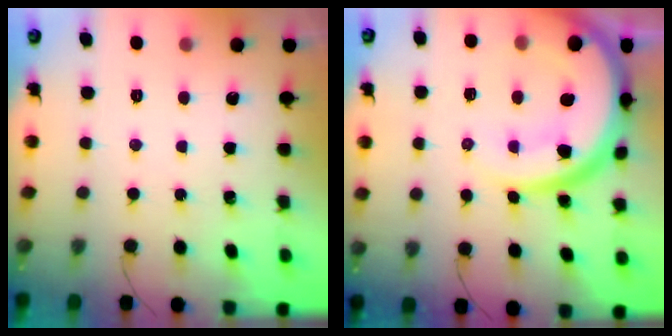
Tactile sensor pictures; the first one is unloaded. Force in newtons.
{"total": 20.2, "press": 20.1, "slide": 2.0}